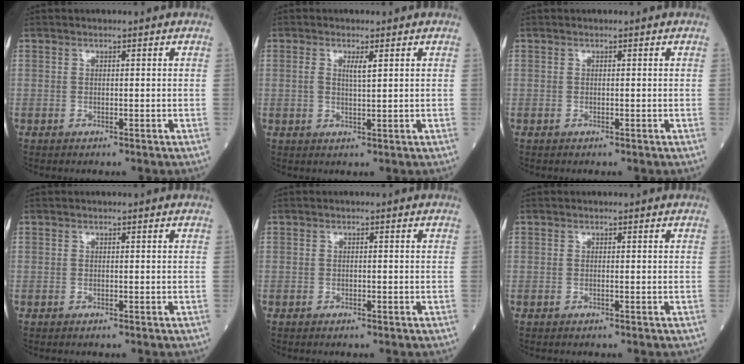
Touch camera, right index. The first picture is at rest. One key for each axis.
{"total": 2.1, "fx": 0.9, "fy": 0.2, "fz": 1.9, "tx": -0.040, "ty": 0.002, "tz": 0.018}
{"total": 0.0}
{"total": 0.0}
{"total": 0.0}
{"total": 0.0}